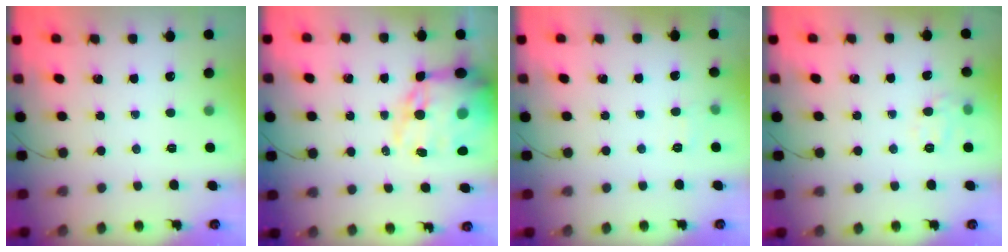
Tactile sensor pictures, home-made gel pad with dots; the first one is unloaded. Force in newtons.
{"total": 21.4, "press": 20.9, "slide": 4.8}
{"total": 2.7, "press": 2.2, "slide": 1.6}
{"total": 8.2, "press": 8.2, "slide": 1.0}